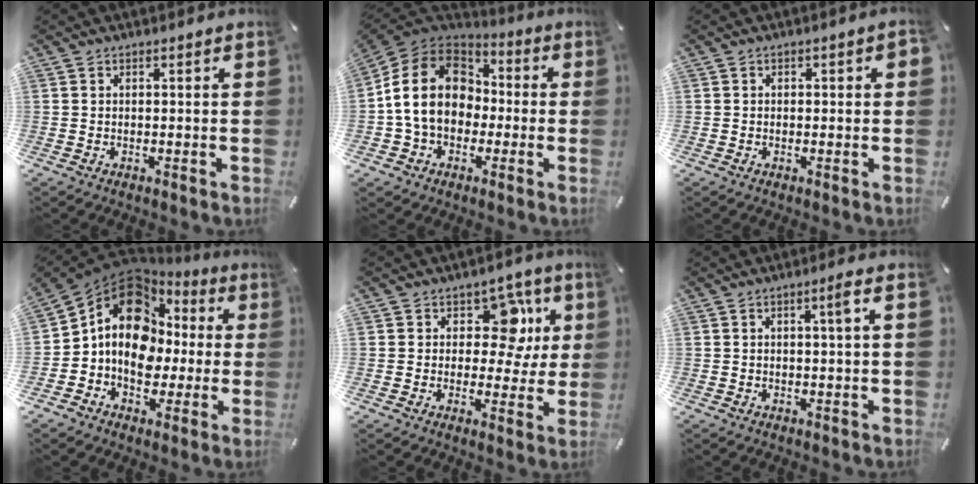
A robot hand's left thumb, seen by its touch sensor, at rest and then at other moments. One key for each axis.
{"total": 16.2, "fx": -1.1, "fy": 13.6, "fz": 8.8, "tx": -0.187, "ty": 0.025, "tz": -0.019}
{"total": 1.1, "fx": -0.2, "fy": 0.6, "fz": 0.9, "tx": -0.016, "ty": 0.002, "tz": -0.005}
{"total": 14.4, "fx": 0.6, "fy": 12.2, "fz": 7.6, "tx": -0.147, "ty": -0.010, "tz": 0.015}
{"total": 12.7, "fx": 4.2, "fy": 8.5, "fz": 8.5, "tx": -0.107, "ty": -0.019, "tz": 0.073}
{"total": 3.1, "fx": 0.6, "fy": -0.1, "fz": 3.0, "tx": -0.051, "ty": -0.004, "tz": 0.005}